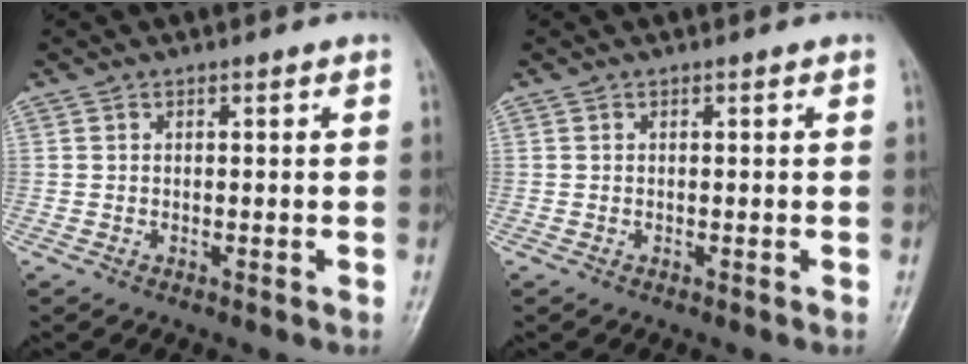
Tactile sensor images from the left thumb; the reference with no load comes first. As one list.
[{"total": 0.0}]